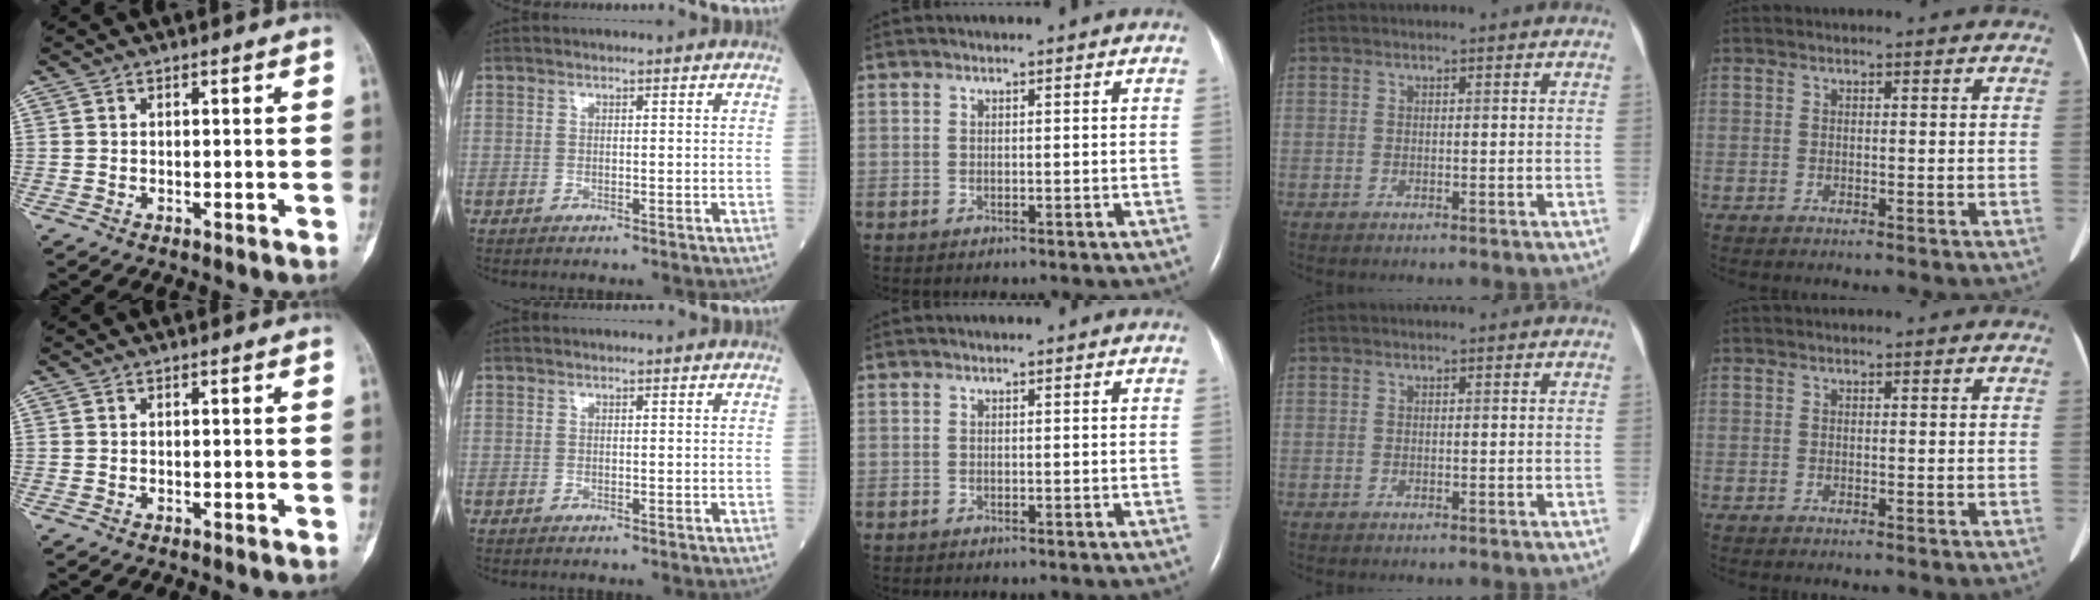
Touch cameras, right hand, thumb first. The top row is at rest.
{}